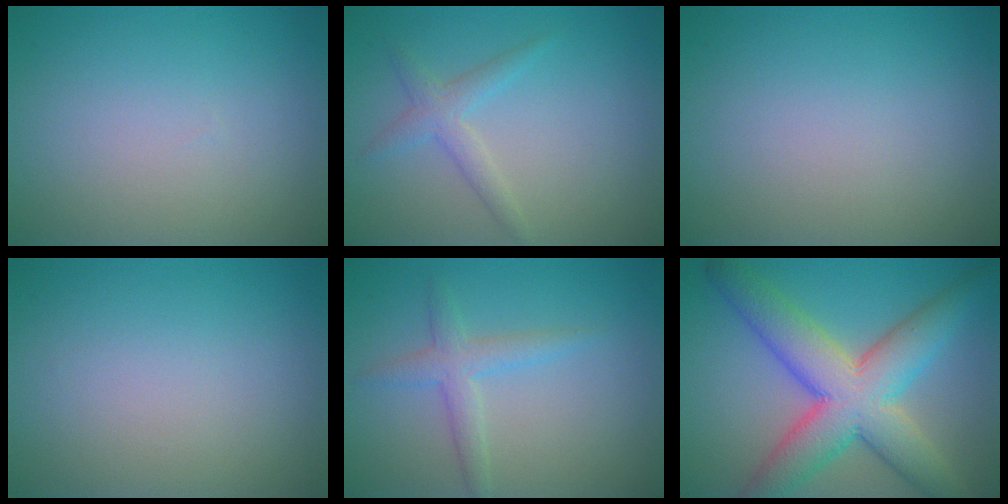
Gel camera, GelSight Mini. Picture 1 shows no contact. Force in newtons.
{"total": 2.1, "press": 2.1, "slide": 0.1}
{"total": 0.0}
{"total": 0.0}
{"total": 2.4, "press": 2.4, "slide": 0.1}
{"total": 9.8, "press": 9.8, "slide": 0.4}